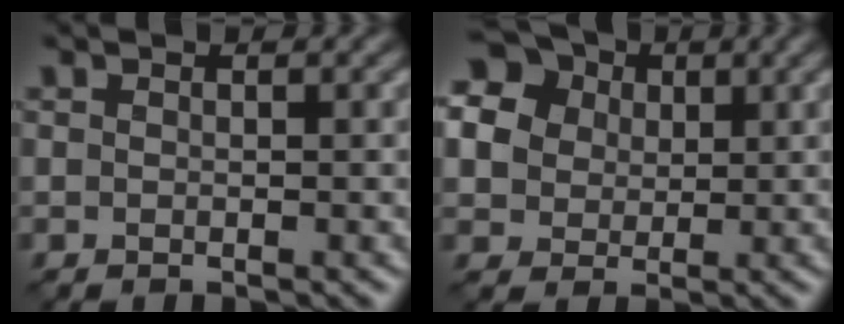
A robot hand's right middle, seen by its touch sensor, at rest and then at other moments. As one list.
[{"total": 14.0, "force": [5.5, 11.5, 5.7], "torque": [-0.163, 0.040, 0.088]}]